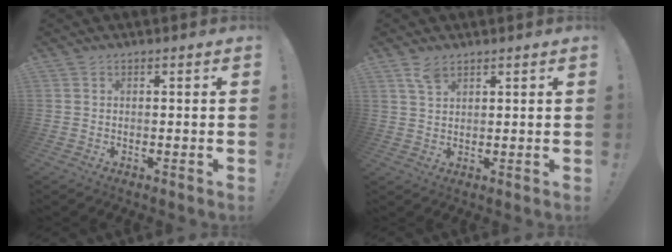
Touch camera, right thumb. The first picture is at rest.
{"total": 4.5, "force": [3.1, 2.1, 2.6], "torque": [-0.044, -0.013, 0.057]}